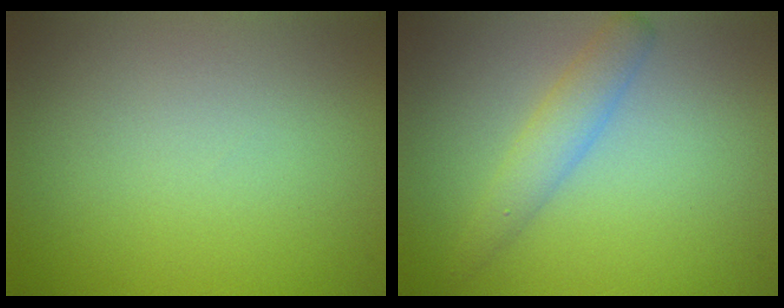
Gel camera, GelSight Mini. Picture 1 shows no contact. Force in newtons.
{"total": 1.7, "press": 1.7, "slide": 0.1}